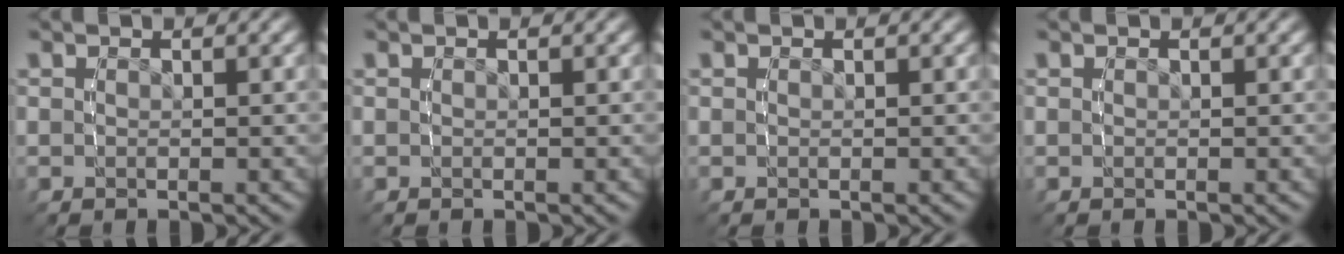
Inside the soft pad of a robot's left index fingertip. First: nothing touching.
{"total": 0.0}
{"total": 0.0}
{"total": 0.0}